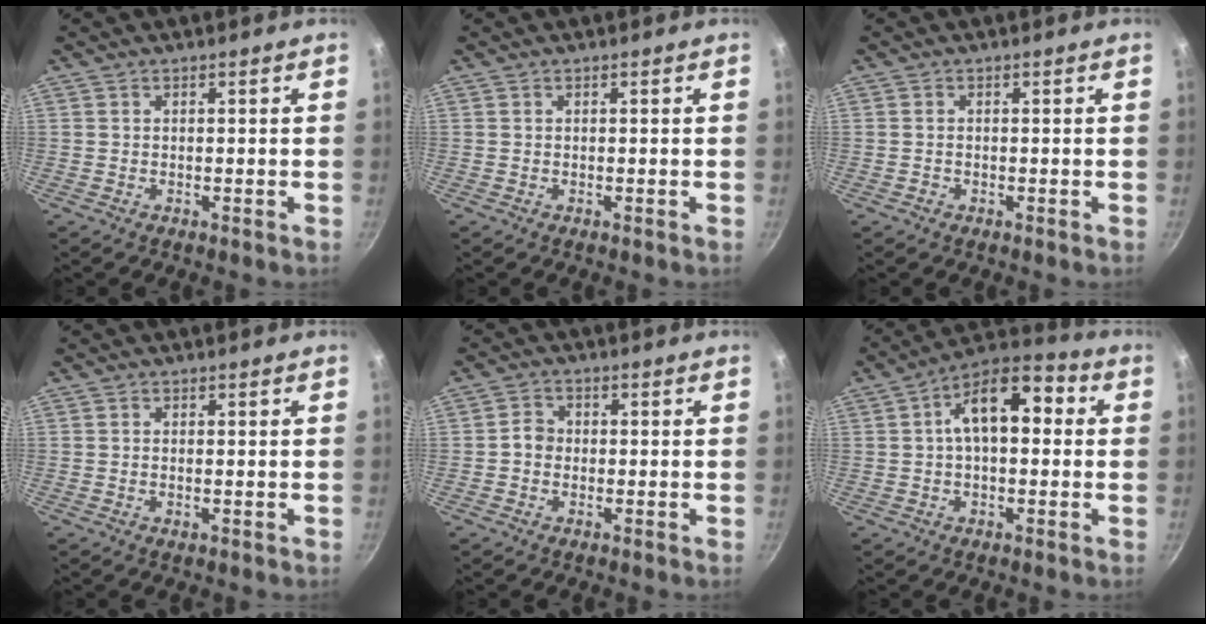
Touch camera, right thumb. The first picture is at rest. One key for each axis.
{"total": 0.0}
{"total": 0.6, "fx": -0.3, "fy": 0.5, "fz": 0.1, "tx": -0.001, "ty": 0.002, "tz": -0.004}
{"total": 0.8, "fx": -0.1, "fy": 0.3, "fz": 0.7, "tx": -0.015, "ty": -0.001, "tz": -0.002}
{"total": 2.7, "fx": -0.5, "fy": 2.4, "fz": 1.3, "tx": -0.011, "ty": 0.014, "tz": -0.014}
{"total": 13.2, "fx": 1.9, "fy": 7.5, "fz": 10.7, "tx": -0.138, "ty": 0.037, "tz": 0.014}